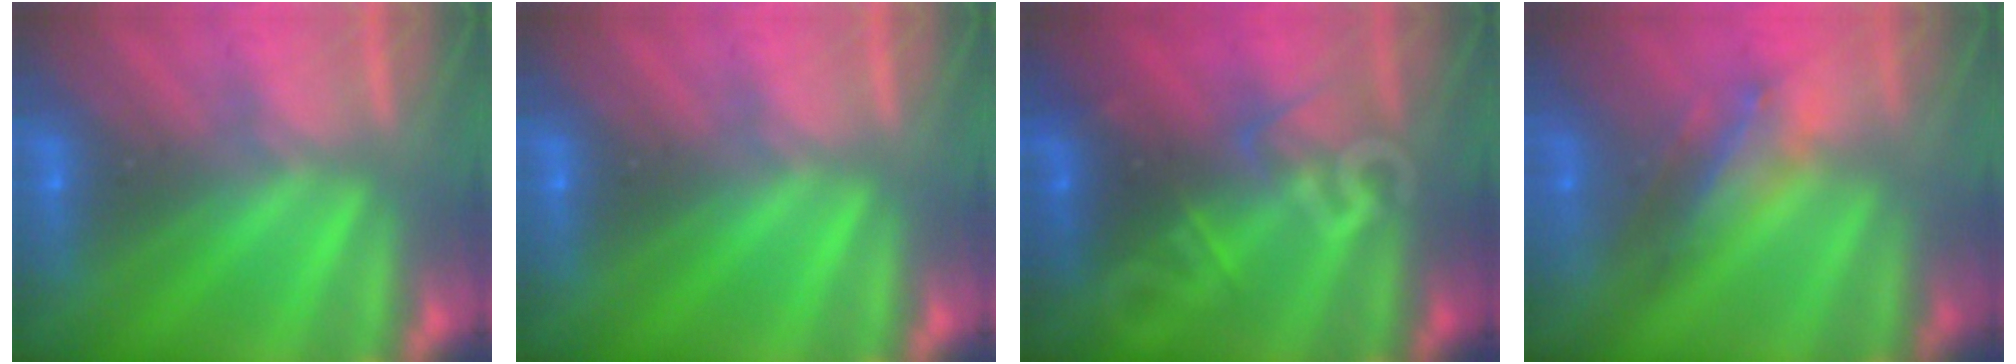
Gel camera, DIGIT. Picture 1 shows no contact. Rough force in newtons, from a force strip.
{"total": 0.0}
{"total": 2.8}
{"total": 2.7}